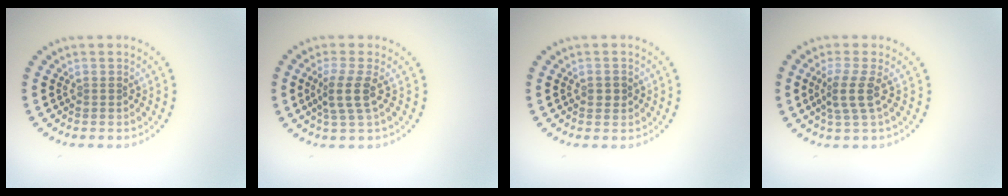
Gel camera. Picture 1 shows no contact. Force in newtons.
{"total": 2.6, "press": 2.0, "slide": 1.6}
{"total": 1.3, "press": 1.3, "slide": 0.1}
{"total": 2.5, "press": 1.9, "slide": 1.7}